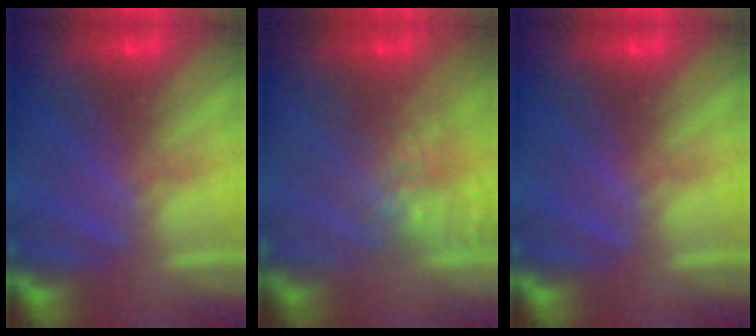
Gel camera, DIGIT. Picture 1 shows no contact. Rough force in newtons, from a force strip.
{"total": 5.0}
{"total": 0.0}